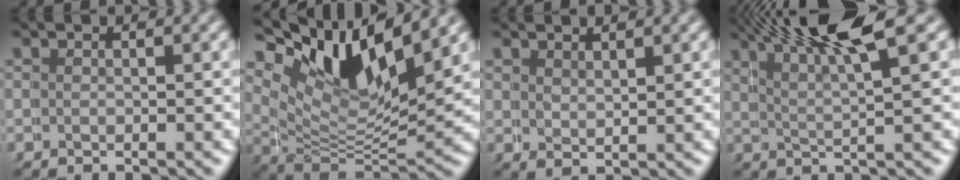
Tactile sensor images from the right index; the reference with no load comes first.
{"total": 10.3, "force": [5.3, 5.3, 7.0], "torque": [-0.142, 0.005, 0.081]}
{"total": 2.4, "force": [2.3, 0.1, 0.8], "torque": [-0.014, -0.002, 0.047]}
{"total": 7.9, "force": [5.8, 0.8, 5.4], "torque": [-0.092, 0.015, 0.088]}